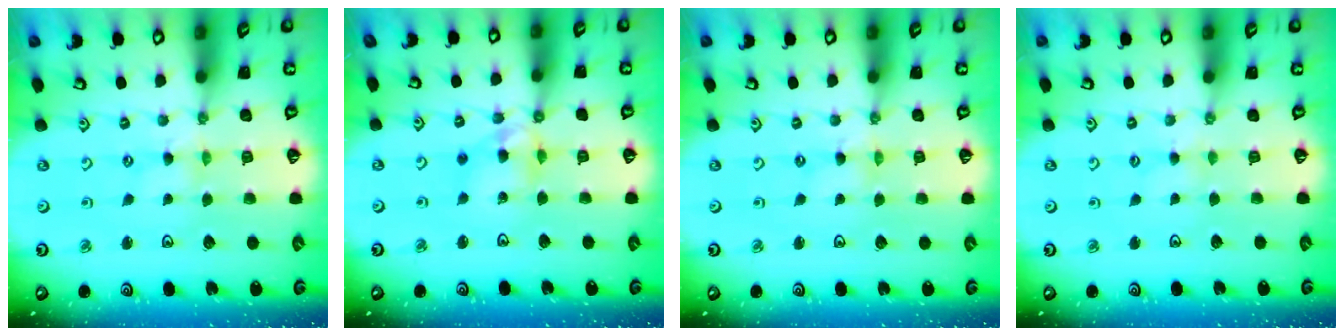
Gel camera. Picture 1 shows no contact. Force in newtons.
{"total": 10.7, "press": 10.6, "slide": 1.6}
{"total": 0.0}
{"total": 1.7, "press": 1.7, "slide": 0.2}